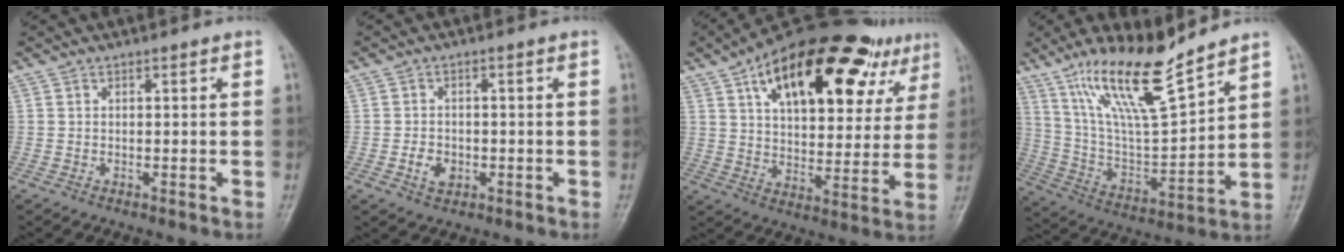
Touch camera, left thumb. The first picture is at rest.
{"total": 3.5, "force": [-1.1, 2.7, 2.0], "torque": [-0.026, 0.003, -0.017]}
{"total": 27.8, "force": [14.5, 12.8, 20.0], "torque": [-0.256, 0.003, 0.214]}
{"total": 17.1, "force": [12.4, 3.2, 11.3], "torque": [-0.192, -0.066, 0.241]}